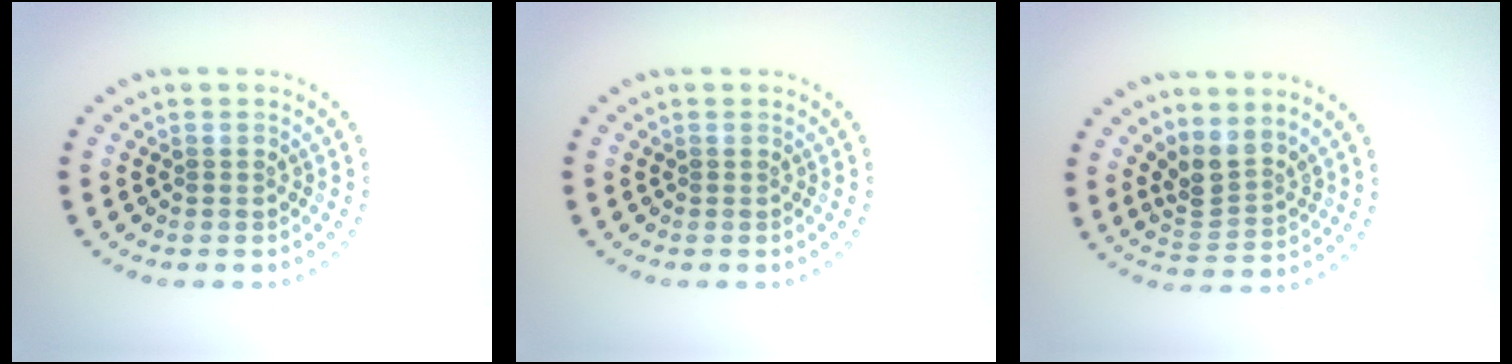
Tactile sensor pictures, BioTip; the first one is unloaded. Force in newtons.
{"total": 0.0}
{"total": 3.0, "press": 2.1, "slide": 2.1}